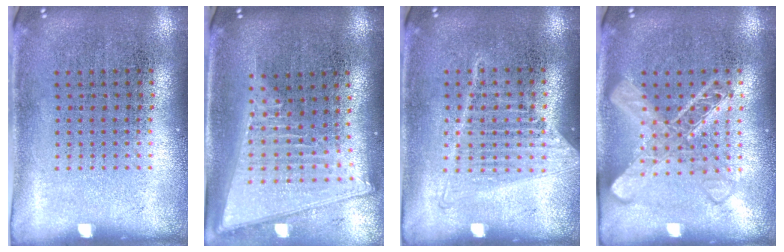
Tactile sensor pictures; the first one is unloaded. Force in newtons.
{"total": 2.2, "press": 1.9, "slide": 1.2}
{"total": 1.2, "press": 1.1, "slide": 0.5}
{"total": 3.1, "press": 3.1, "slide": 0.5}